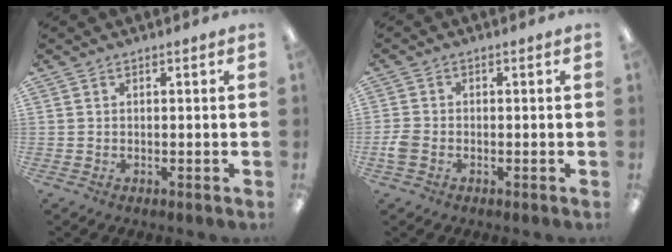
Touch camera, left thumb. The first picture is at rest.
{"total": 2.9, "force": [-0.9, 2.1, 1.8], "torque": [-0.037, 0.005, -0.017]}